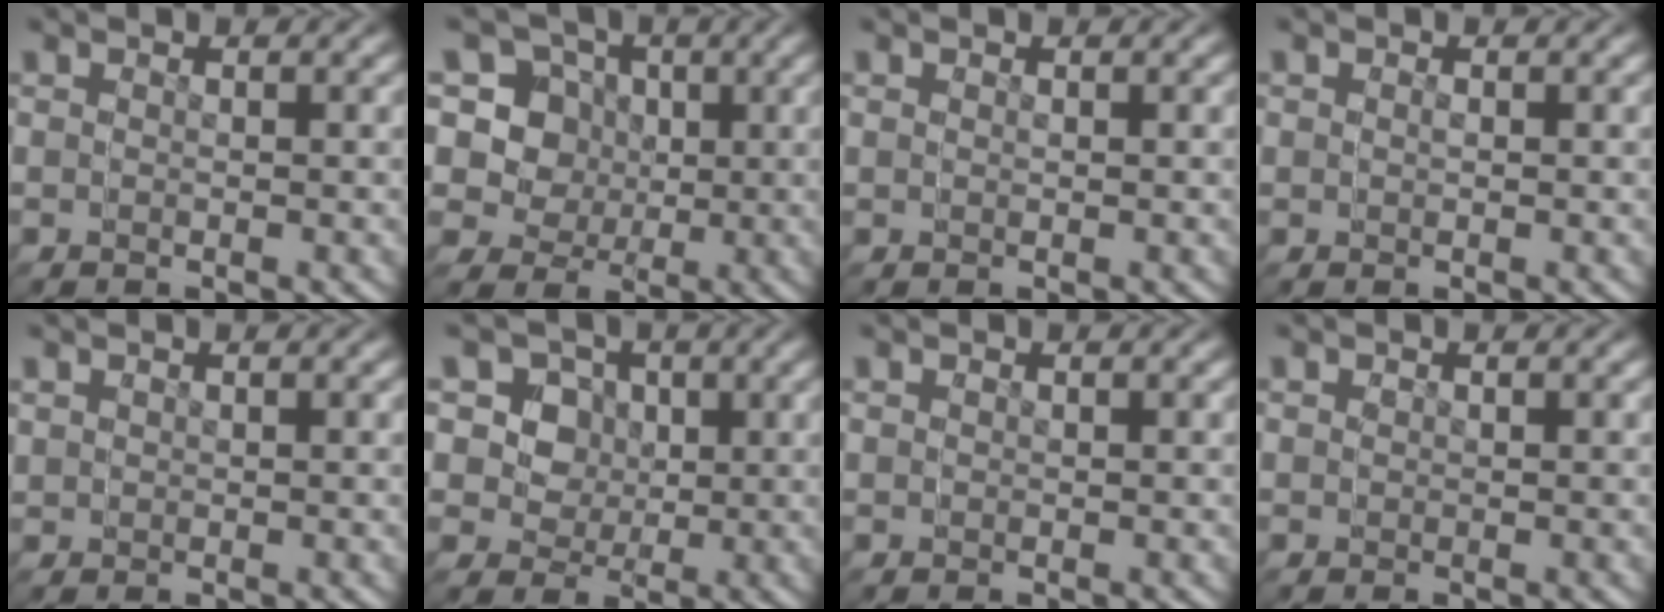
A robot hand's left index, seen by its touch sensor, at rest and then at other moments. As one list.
[{"total": 10.0, "force": [0.6, 8.8, 4.5], "torque": [-0.078, -0.034, 0.018]}, {"total": 0.6, "force": [0.2, 0.6, 0.1], "torque": [0.001, 0.000, 0.004]}, {"total": 1.0, "force": [0.0, 0.9, -0.4], "torque": [0.003, -0.010, 0.006]}, {"total": 1.7, "force": [0.6, 1.5, 0.5], "torque": [-0.005, -0.001, 0.013]}, {"total": 11.6, "force": [1.2, 10.4, 4.9], "torque": [-0.073, -0.027, 0.023]}, {"total": 0.7, "force": [0.3, 0.5, 0.4], "torque": [-0.004, 0.000, 0.007]}, {"total": 1.2, "force": [0.3, 0.9, 0.7], "torque": [-0.007, -0.003, 0.006]}]